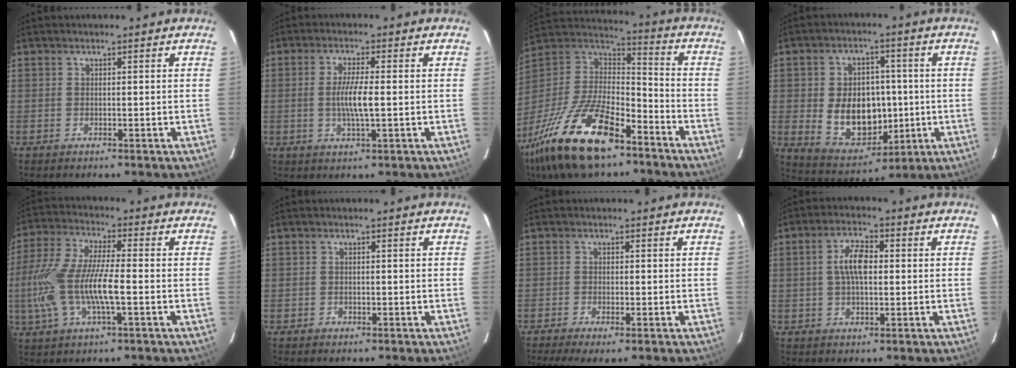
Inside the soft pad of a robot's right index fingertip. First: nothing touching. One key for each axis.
{"total": 5.5, "fx": -0.5, "fy": 0.5, "fz": 5.4, "tx": -0.099, "ty": -0.005, "tz": -0.008}
{"total": 24.9, "fx": -15.8, "fy": 9.6, "fz": 16.7, "tx": -0.348, "ty": -0.033, "tz": -0.282}
{"total": 13.4, "fx": -1.0, "fy": 9.9, "fz": 8.9, "tx": -0.182, "ty": 0.000, "tz": 0.009}
{"total": 15.1, "fx": -2.8, "fy": 3.6, "fz": 14.4, "tx": -0.300, "ty": -0.005, "tz": -0.056}
{"total": 0.9, "fx": -0.5, "fy": 0.7, "fz": 0.0, "tx": 0.004, "ty": 0.002, "tz": -0.007}
{"total": 4.7, "fx": -3.2, "fy": 0.6, "fz": 3.4, "tx": -0.073, "ty": -0.018, "tz": -0.054}
{"total": 5.9, "fx": 0.5, "fy": 2.5, "fz": 5.3, "tx": -0.101, "ty": 0.013, "tz": 0.010}